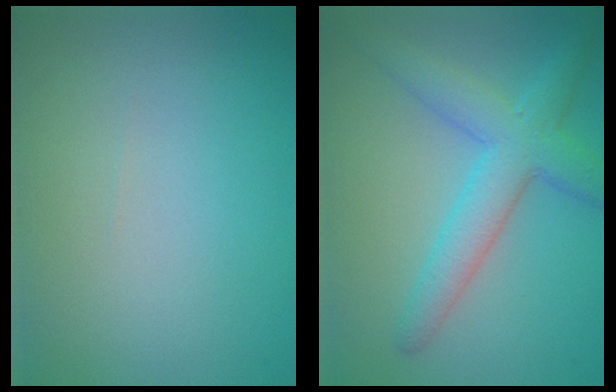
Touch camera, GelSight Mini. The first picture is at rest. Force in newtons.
{"total": 4.9, "press": 4.9, "slide": 0.3}